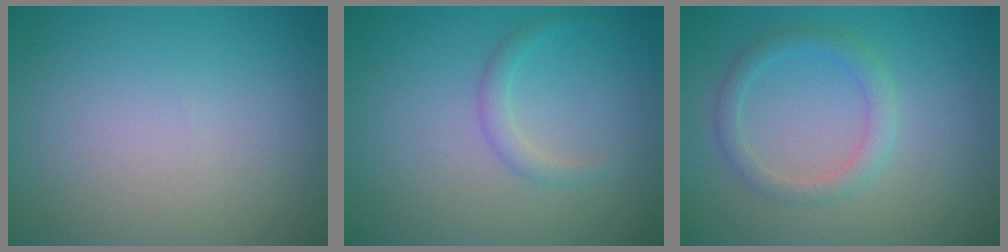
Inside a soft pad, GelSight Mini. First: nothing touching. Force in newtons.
{"total": 1.4, "press": 1.3, "slide": 0.1}
{"total": 2.1, "press": 2.1, "slide": 0.1}